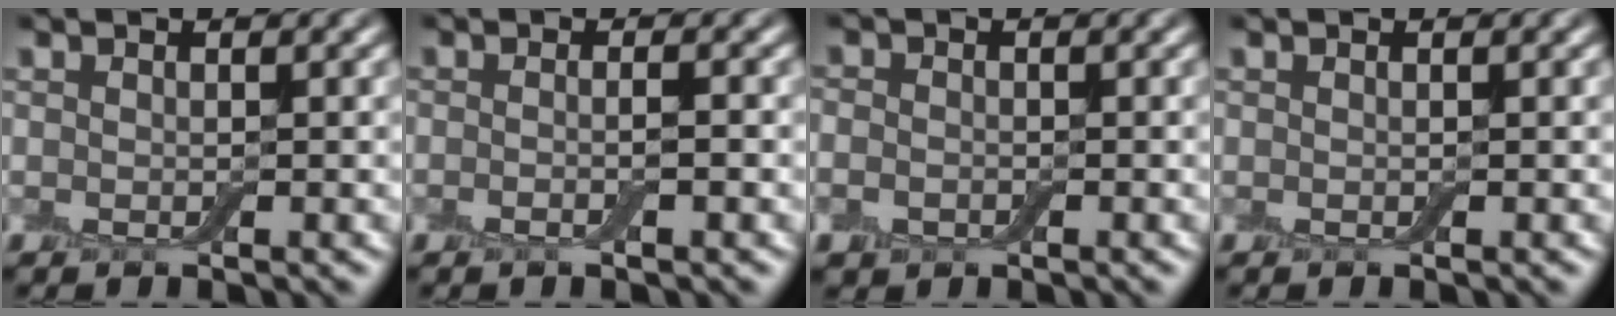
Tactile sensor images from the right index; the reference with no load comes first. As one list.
[{"total": 1.5, "force": [-0.5, 0.4, 1.4], "torque": [-0.021, -0.001, -0.012]}, {"total": 1.9, "force": [-0.7, 1.6, 0.8], "torque": [-0.015, -0.005, -0.019]}, {"total": 0.0}]